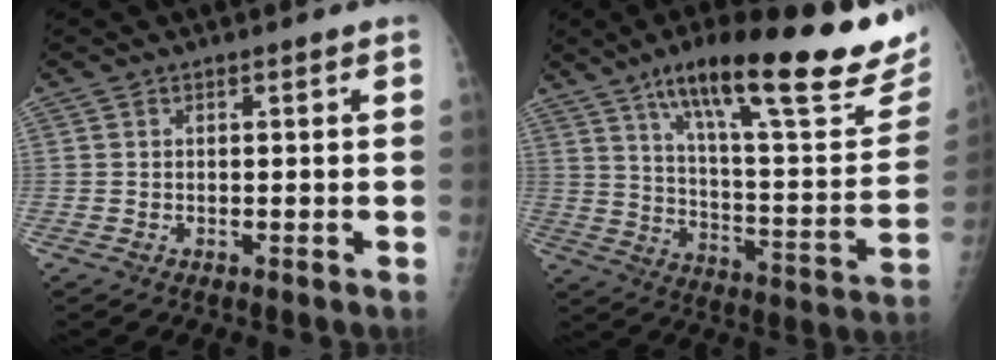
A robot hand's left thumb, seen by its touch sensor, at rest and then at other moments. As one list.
[{"total": 30.7, "force": [19.0, 7.3, 23.0], "torque": [-0.311, -0.047, 0.289]}]